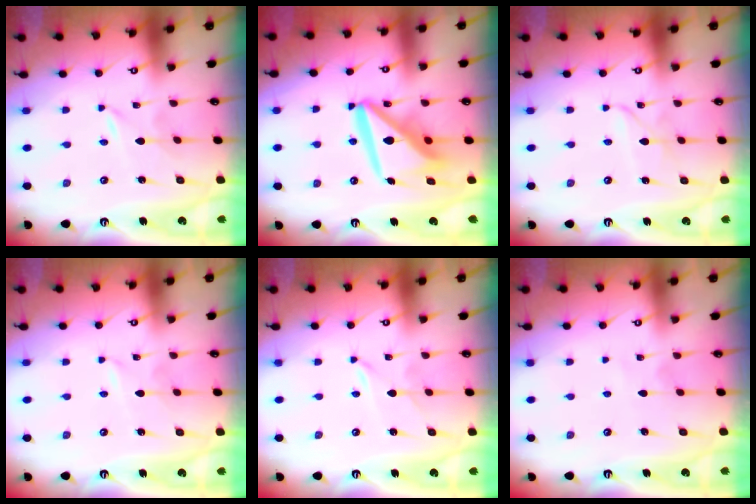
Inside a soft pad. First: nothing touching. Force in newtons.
{"total": 15.9, "press": 15.8, "slide": 2.1}
{"total": 2.5, "press": 2.5, "slide": 0.2}
{"total": 1.6, "press": 1.6, "slide": 0.2}
{"total": 1.1, "press": 1.1, "slide": 0.1}
{"total": 3.6, "press": 3.6, "slide": 0.4}